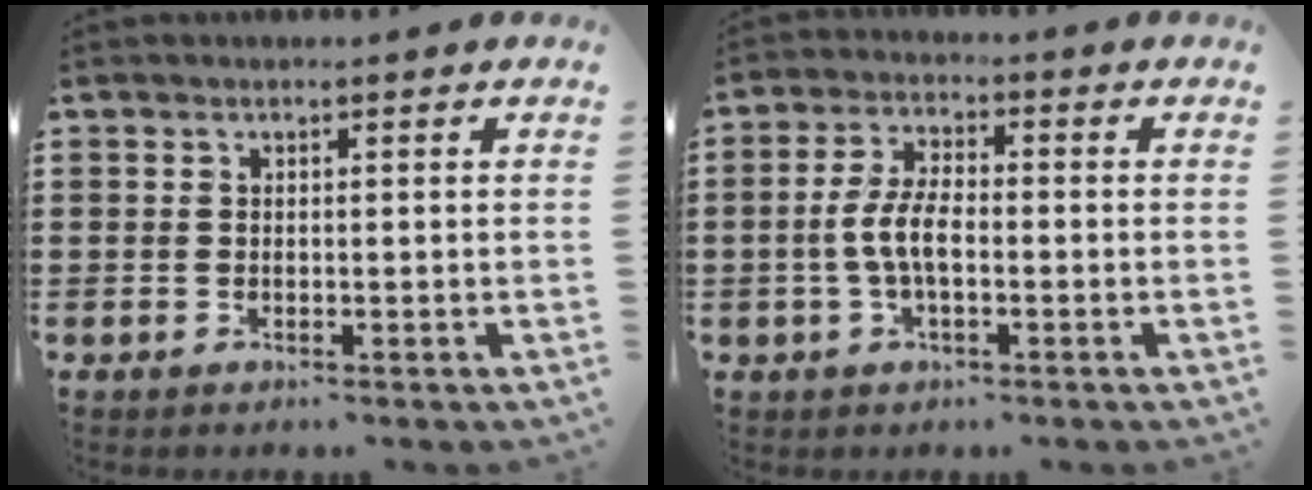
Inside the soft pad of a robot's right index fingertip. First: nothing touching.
{"total": 5.7, "force": [-1.1, 2.4, 5.0], "torque": [-0.124, -0.004, -0.030]}